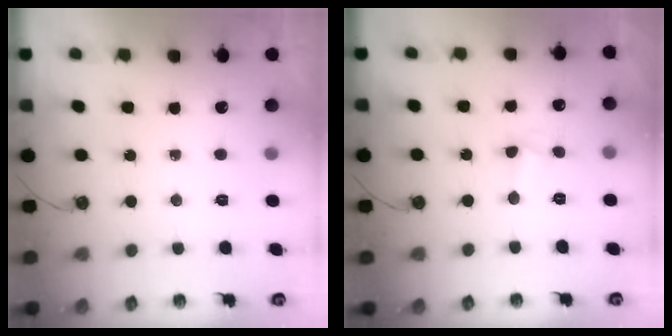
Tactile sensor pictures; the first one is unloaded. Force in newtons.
{"total": 3.0, "press": 2.9, "slide": 0.6}